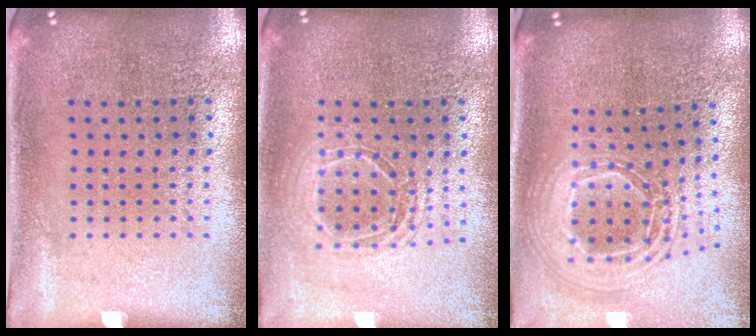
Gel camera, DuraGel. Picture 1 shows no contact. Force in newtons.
{"total": 1.6, "press": 1.4, "slide": 0.8}
{"total": 2.3, "press": 1.8, "slide": 1.5}